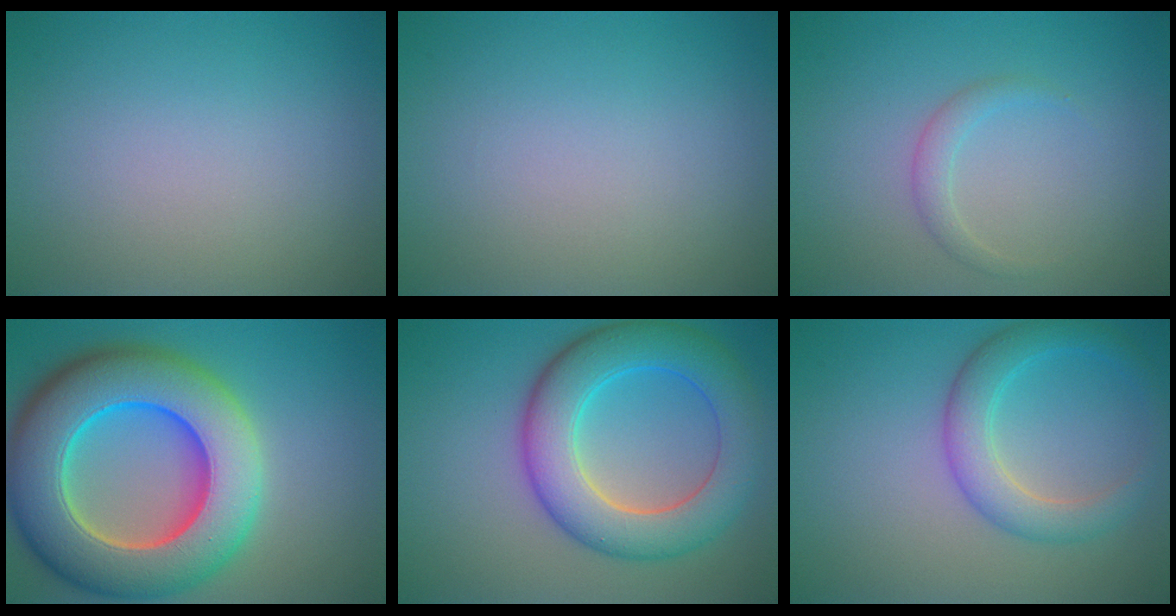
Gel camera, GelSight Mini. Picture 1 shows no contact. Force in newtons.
{"total": 0.0}
{"total": 1.4, "press": 1.4, "slide": 0.1}
{"total": 13.9, "press": 13.8, "slide": 0.8}
{"total": 8.2, "press": 8.2, "slide": 0.1}
{"total": 3.9, "press": 3.9, "slide": 0.2}